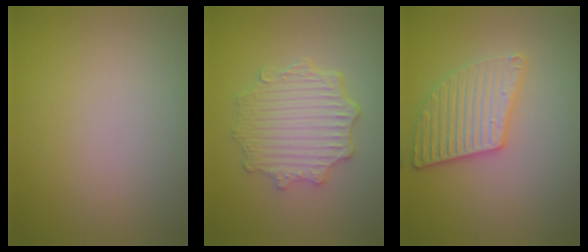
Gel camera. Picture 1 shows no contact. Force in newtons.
{"total": 4.8, "press": 3.8, "slide": 2.8}
{"total": 3.4, "press": 3.3, "slide": 1.0}